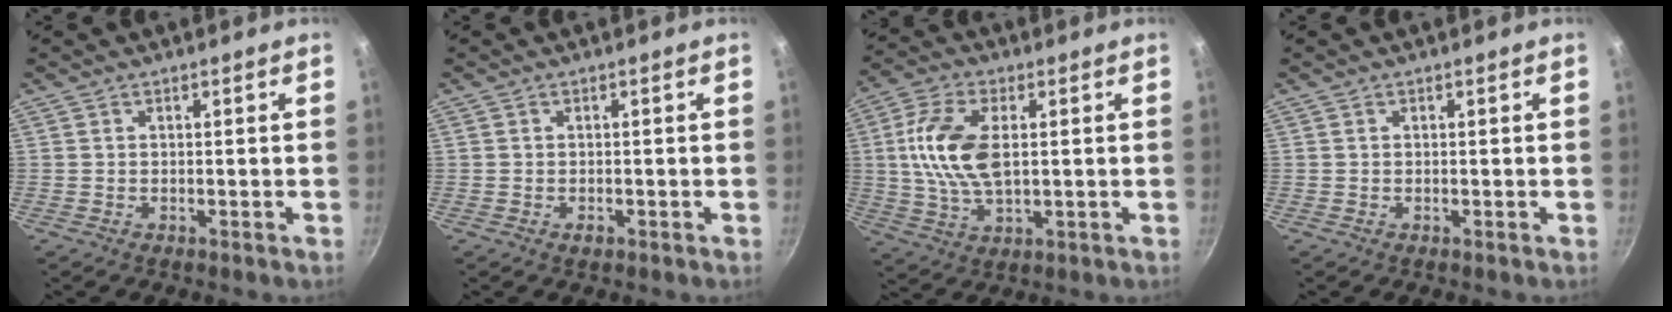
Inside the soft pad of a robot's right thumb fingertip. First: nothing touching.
{"total": 1.2, "force": [-0.6, 0.7, 0.7], "torque": [-0.010, 0.000, -0.010]}
{"total": 12.5, "force": [1.6, 6.6, 10.5], "torque": [-0.201, 0.007, 0.026]}
{"total": 0.0}